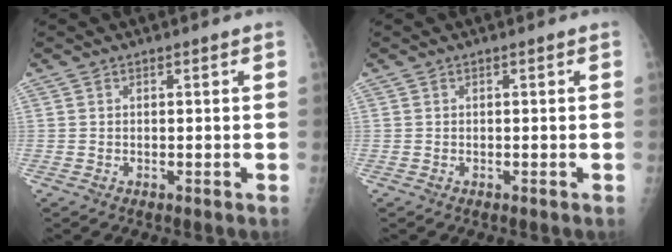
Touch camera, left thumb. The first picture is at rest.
{"total": 0.0}